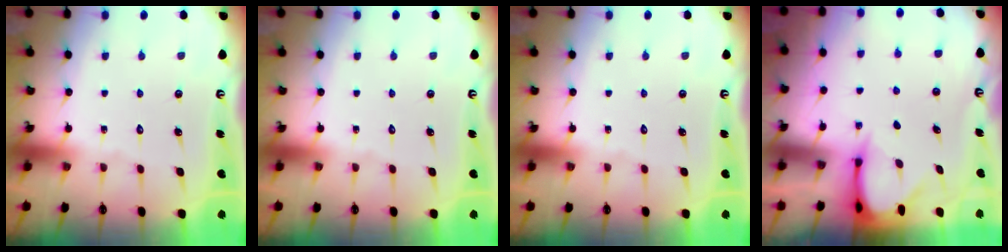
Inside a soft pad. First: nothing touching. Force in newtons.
{"total": 0.0}
{"total": 0.0}
{"total": 3.7, "press": 3.7, "slide": 0.3}